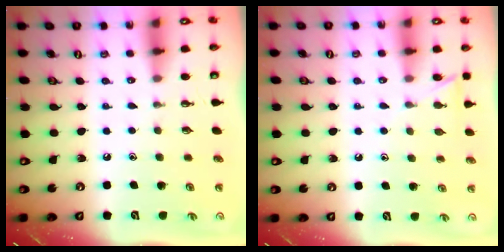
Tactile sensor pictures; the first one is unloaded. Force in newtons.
{"total": 5.5, "press": 5.5, "slide": 0.6}